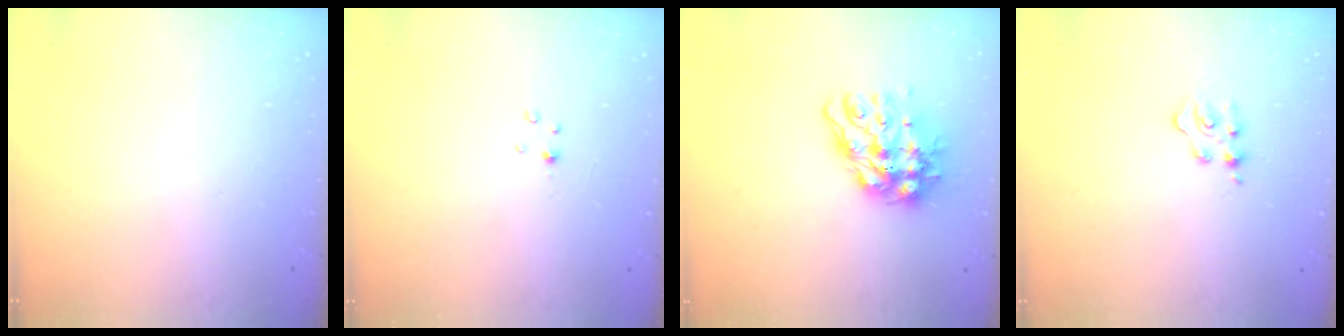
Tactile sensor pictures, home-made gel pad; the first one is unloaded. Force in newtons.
{"total": 1.4, "press": 1.3, "slide": 0.2}
{"total": 12.9, "press": 12.8, "slide": 1.4}
{"total": 4.7, "press": 4.7, "slide": 0.5}